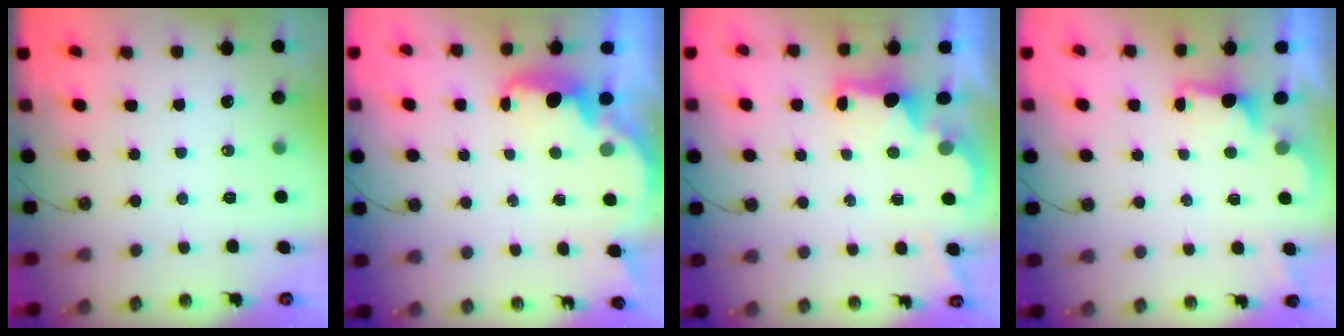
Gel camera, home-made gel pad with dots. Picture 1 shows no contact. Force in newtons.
{"total": 2.7, "press": 2.6, "slide": 0.6}
{"total": 2.2, "press": 2.1, "slide": 0.8}
{"total": 2.0, "press": 1.8, "slide": 0.8}